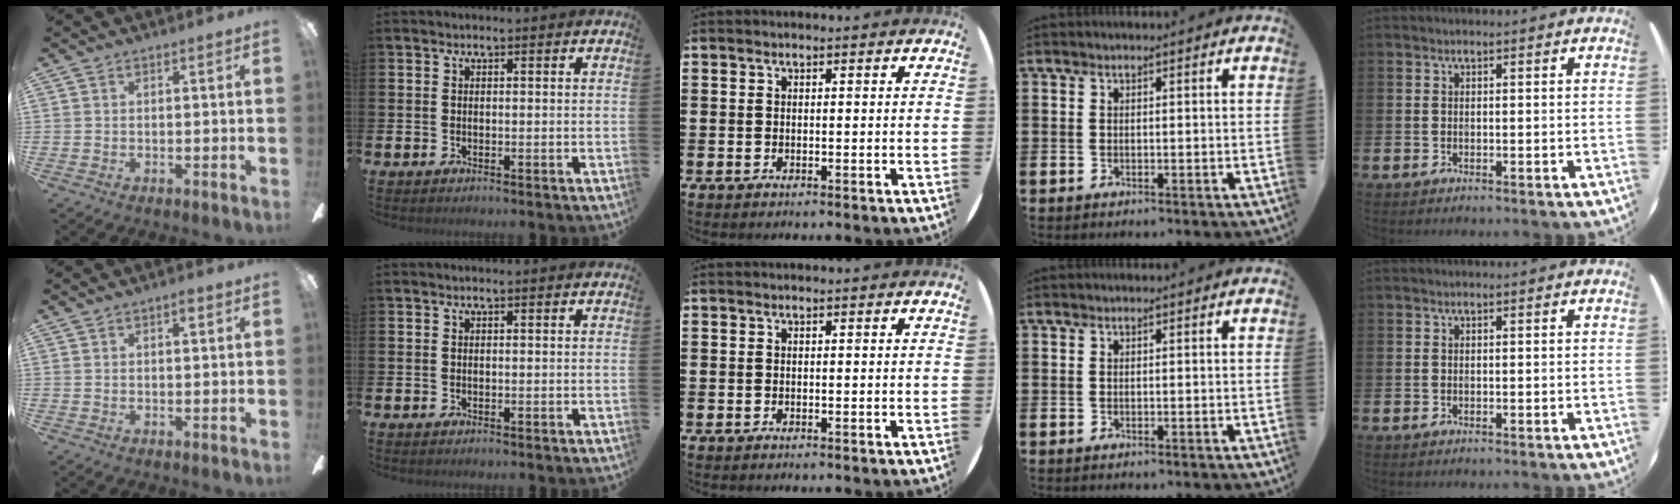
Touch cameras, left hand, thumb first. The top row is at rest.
{"thumb": {"total": 1.9, "force": [1.1, 0.8, 1.3], "torque": [-0.011, -0.003, 0.015]}}